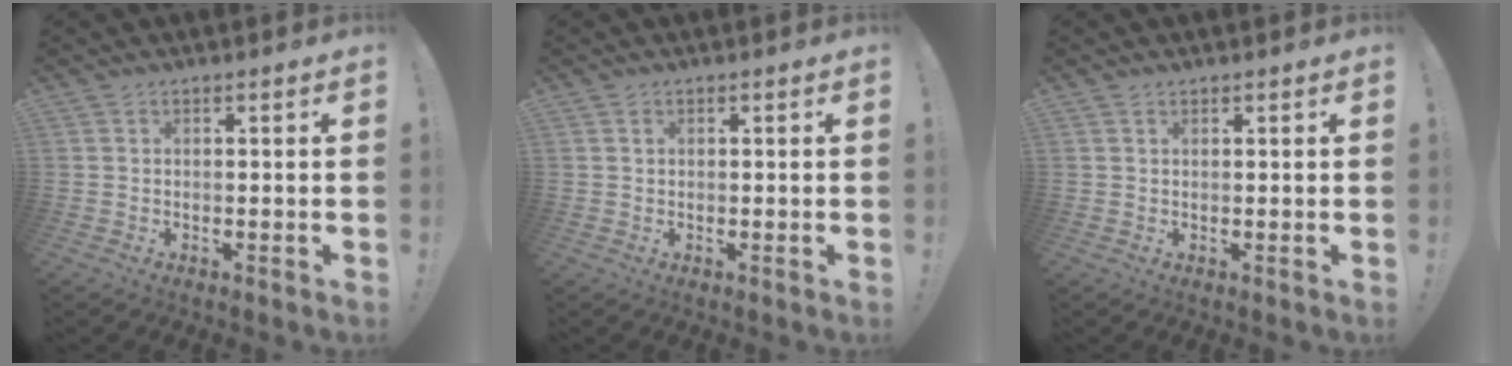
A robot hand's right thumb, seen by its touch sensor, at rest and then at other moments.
{"total": 0.8, "force": [0.4, 0.6, 0.4], "torque": [-0.002, 0.000, 0.006]}
{"total": 0.6, "force": [0.5, 0.3, 0.1], "torque": [-0.003, 0.000, 0.011]}